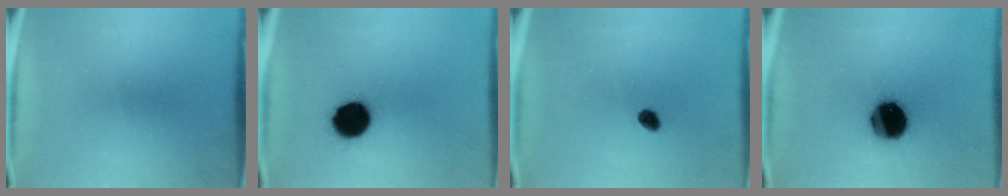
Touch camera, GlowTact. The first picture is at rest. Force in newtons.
{"total": 11.9}
{"total": 2.2}
{"total": 15.9}